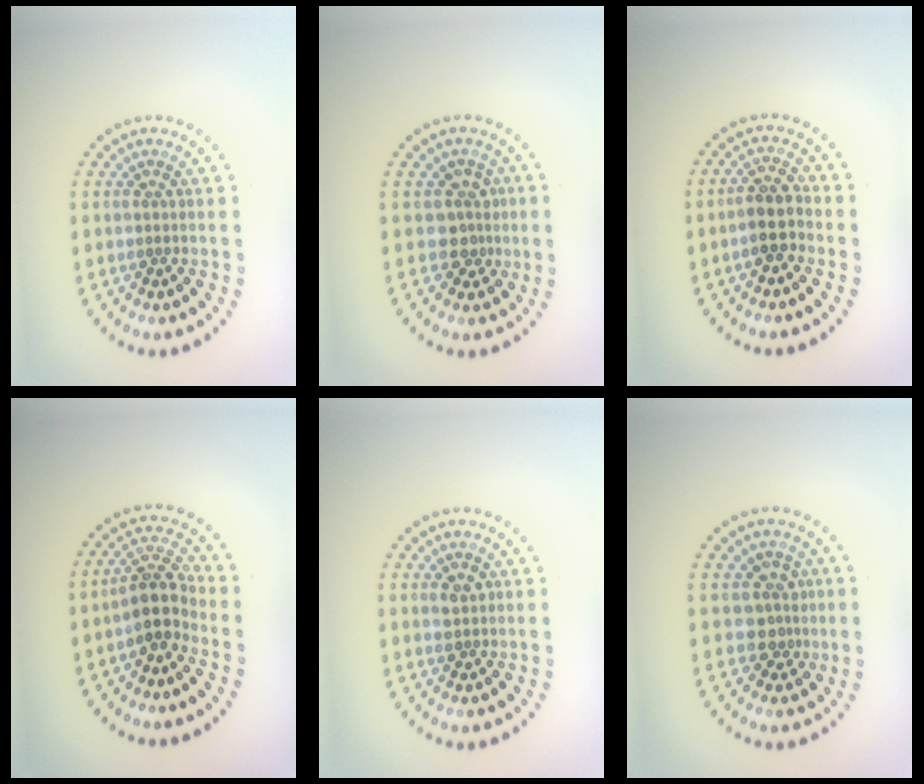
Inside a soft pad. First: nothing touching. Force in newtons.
{"total": 2.4, "press": 1.9, "slide": 1.5}
{"total": 2.9, "press": 2.6, "slide": 1.3}
{"total": 3.6, "press": 2.8, "slide": 2.1}
{"total": 1.4, "press": 1.4, "slide": 0.2}
{"total": 2.4, "press": 1.9, "slide": 1.5}